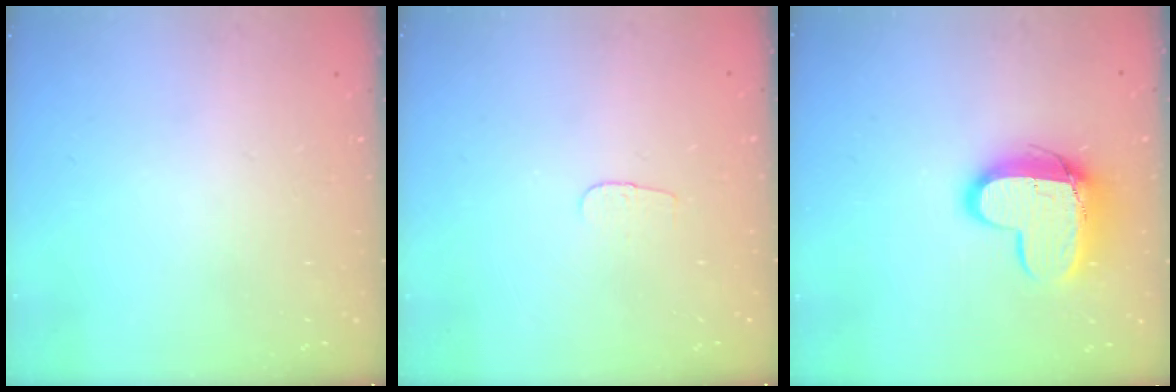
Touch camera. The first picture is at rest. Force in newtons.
{"total": 2.9, "press": 2.8, "slide": 0.3}
{"total": 13.2, "press": 13.2, "slide": 1.2}